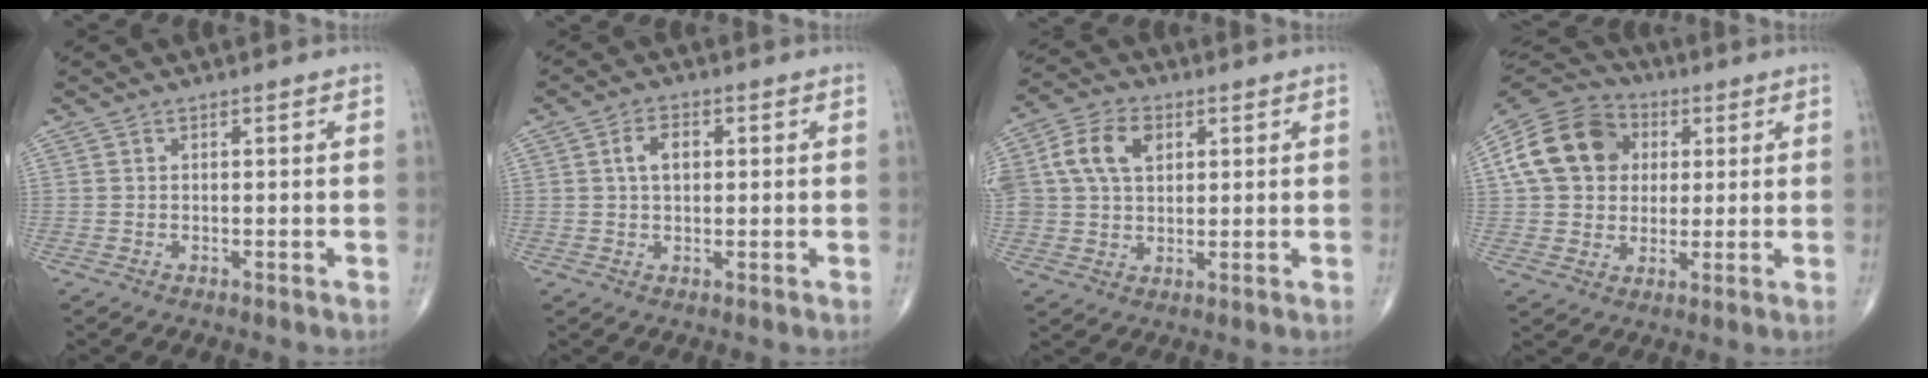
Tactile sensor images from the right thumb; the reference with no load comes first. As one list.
[{"total": 4.6, "force": [0.9, 2.8, 3.5], "torque": [-0.060, 0.007, 0.014]}, {"total": 10.8, "force": [3.2, 7.4, 7.2], "torque": [-0.129, 0.008, 0.059]}, {"total": 16.1, "force": [3.4, 13.1, 8.7], "torque": [-0.149, 0.015, 0.052]}]